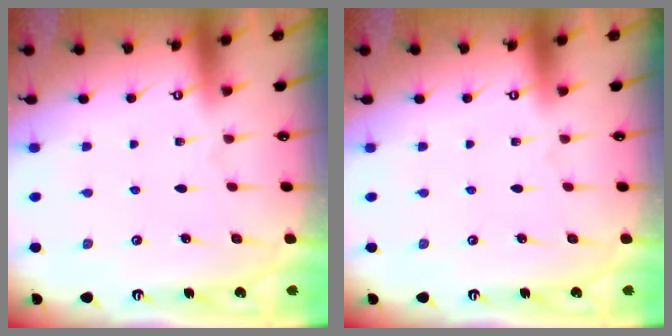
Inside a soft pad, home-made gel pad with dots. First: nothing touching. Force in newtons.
{"total": 0.0}